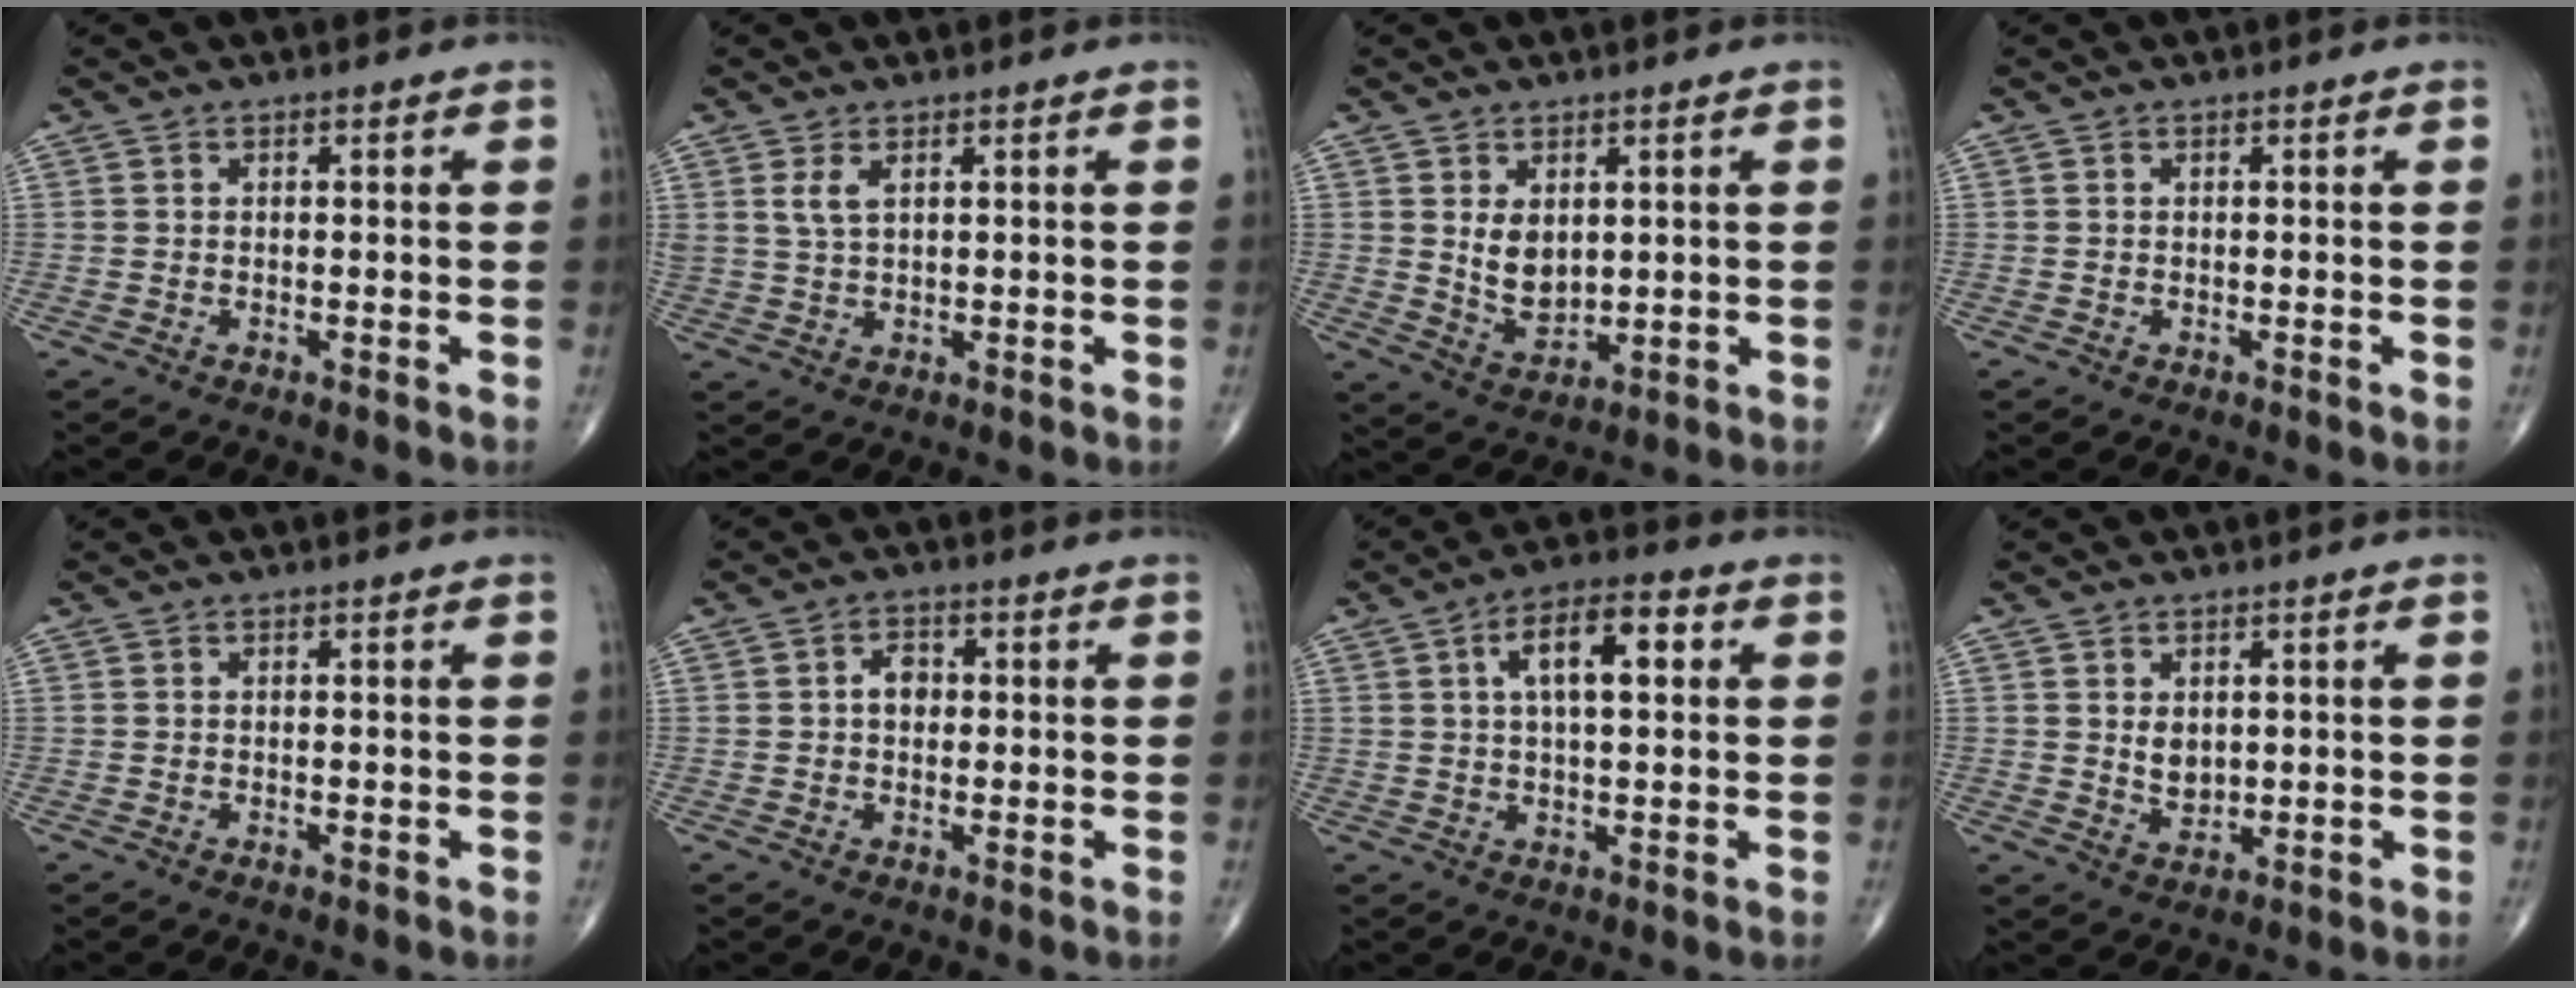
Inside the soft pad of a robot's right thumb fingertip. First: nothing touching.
{"total": 2.8, "force": [1.3, 1.2, 2.2], "torque": [-0.048, -0.003, 0.034]}
{"total": 6.1, "force": [1.5, 3.9, 4.4], "torque": [-0.060, -0.020, 0.040]}
{"total": 0.0}
{"total": 0.0}
{"total": 3.2, "force": [0.2, 2.4, 2.1], "torque": [-0.024, 0.010, -0.001]}
{"total": 9.7, "force": [2.5, 4.1, 8.4], "torque": [-0.128, 0.016, 0.034]}
{"total": 3.4, "force": [0.8, 2.4, 2.3], "torque": [-0.027, -0.011, 0.022]}